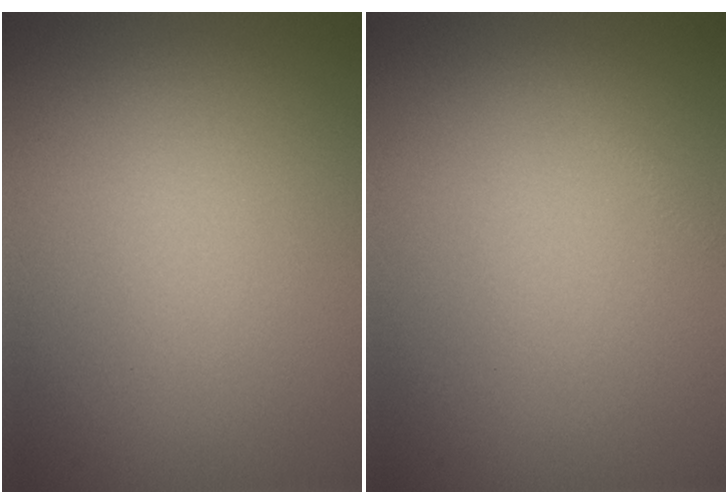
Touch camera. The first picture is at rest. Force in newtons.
{"total": 0.6, "press": 0.6, "slide": 0.0}